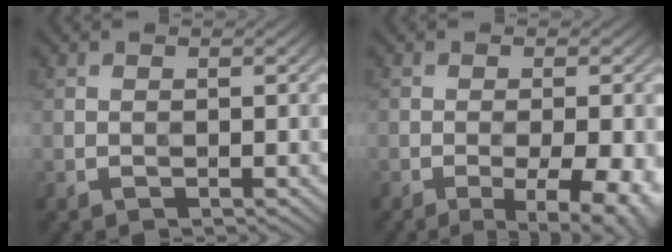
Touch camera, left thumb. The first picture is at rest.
{"total": 8.4, "force": [-3.3, 2.5, 7.4], "torque": [-0.094, -0.008, -0.032]}